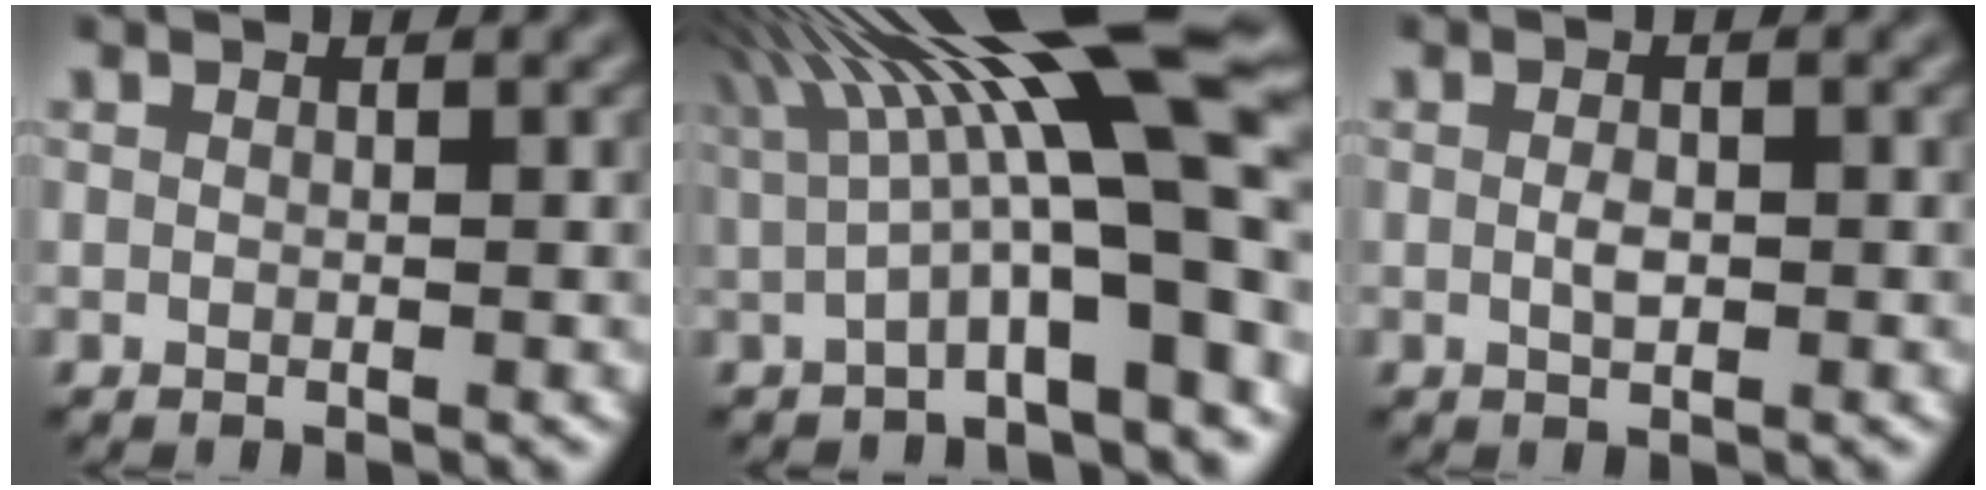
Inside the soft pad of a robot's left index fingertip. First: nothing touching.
{"total": 14.4, "force": [3.6, 3.1, 13.6], "torque": [-0.200, 0.021, 0.064]}
{"total": 1.2, "force": [-0.3, 0.6, 1.0], "torque": [-0.028, -0.004, -0.005]}